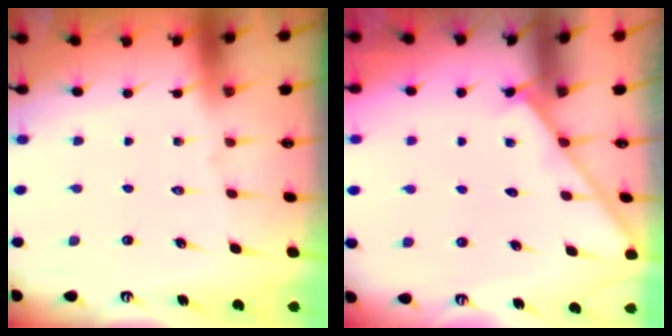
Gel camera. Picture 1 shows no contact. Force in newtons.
{"total": 2.0, "press": 1.9, "slide": 0.3}